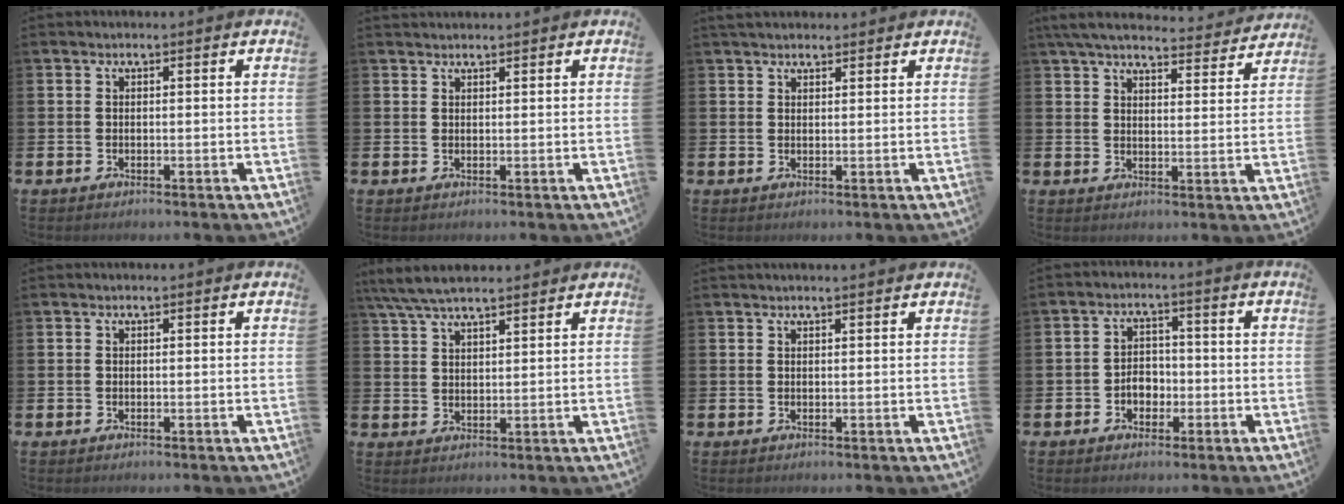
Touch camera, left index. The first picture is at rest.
{"total": 1.0, "force": [1.0, 0.1, 0.0], "torque": [0.013, -0.005, 0.017]}
{"total": 2.1, "force": [1.9, 0.7, 0.3], "torque": [0.006, -0.003, 0.033]}
{"total": 6.3, "force": [5.9, 1.3, 1.9], "torque": [-0.056, -0.033, 0.104]}
{"total": 0.0}
{"total": 5.9, "force": [5.4, 1.1, 2.1], "torque": [-0.056, -0.013, 0.100]}
{"total": 0.9, "force": [0.8, -0.1, 0.2], "torque": [-0.001, -0.001, 0.016]}
{"total": 3.3, "force": [-1.1, 2.5, 1.8], "torque": [-0.022, -0.001, -0.026]}